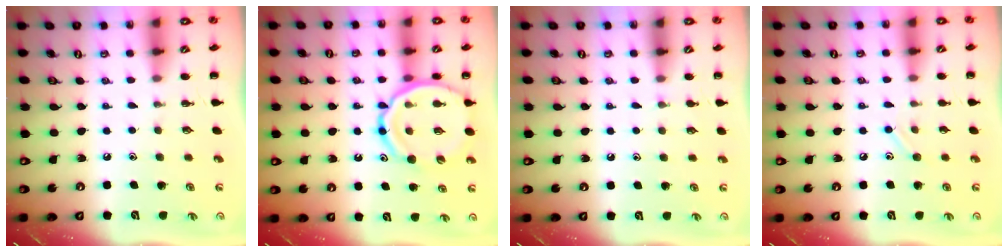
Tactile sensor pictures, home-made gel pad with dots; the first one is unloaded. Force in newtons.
{"total": 16.0, "press": 15.7, "slide": 3.2}
{"total": 3.7, "press": 3.5, "slide": 1.3}
{"total": 7.0, "press": 6.8, "slide": 1.9}